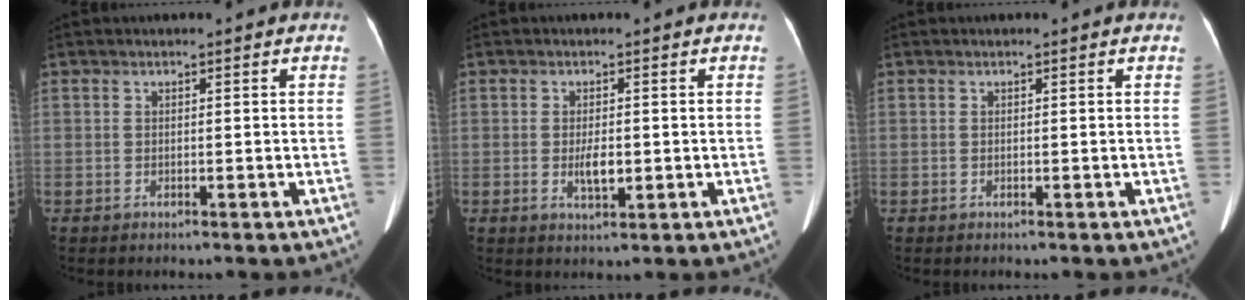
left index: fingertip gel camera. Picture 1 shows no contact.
{"total": 2.3, "force": [-0.6, 0.8, 2.1], "torque": [-0.034, -0.010, -0.002]}
{"total": 0.0}